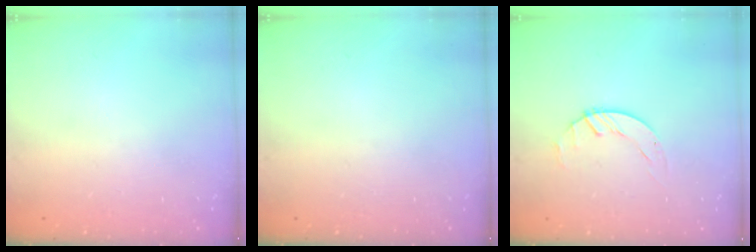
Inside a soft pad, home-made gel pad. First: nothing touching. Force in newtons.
{"total": 0.0}
{"total": 0.6, "press": 0.6, "slide": 0.1}